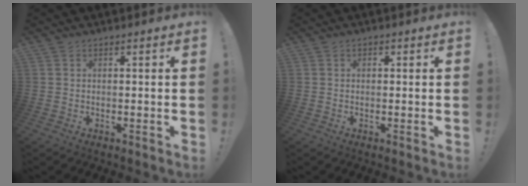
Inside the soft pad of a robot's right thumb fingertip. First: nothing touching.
{"total": 0.6, "force": [-0.2, 0.5, 0.2], "torque": [0.003, -0.002, -0.005]}